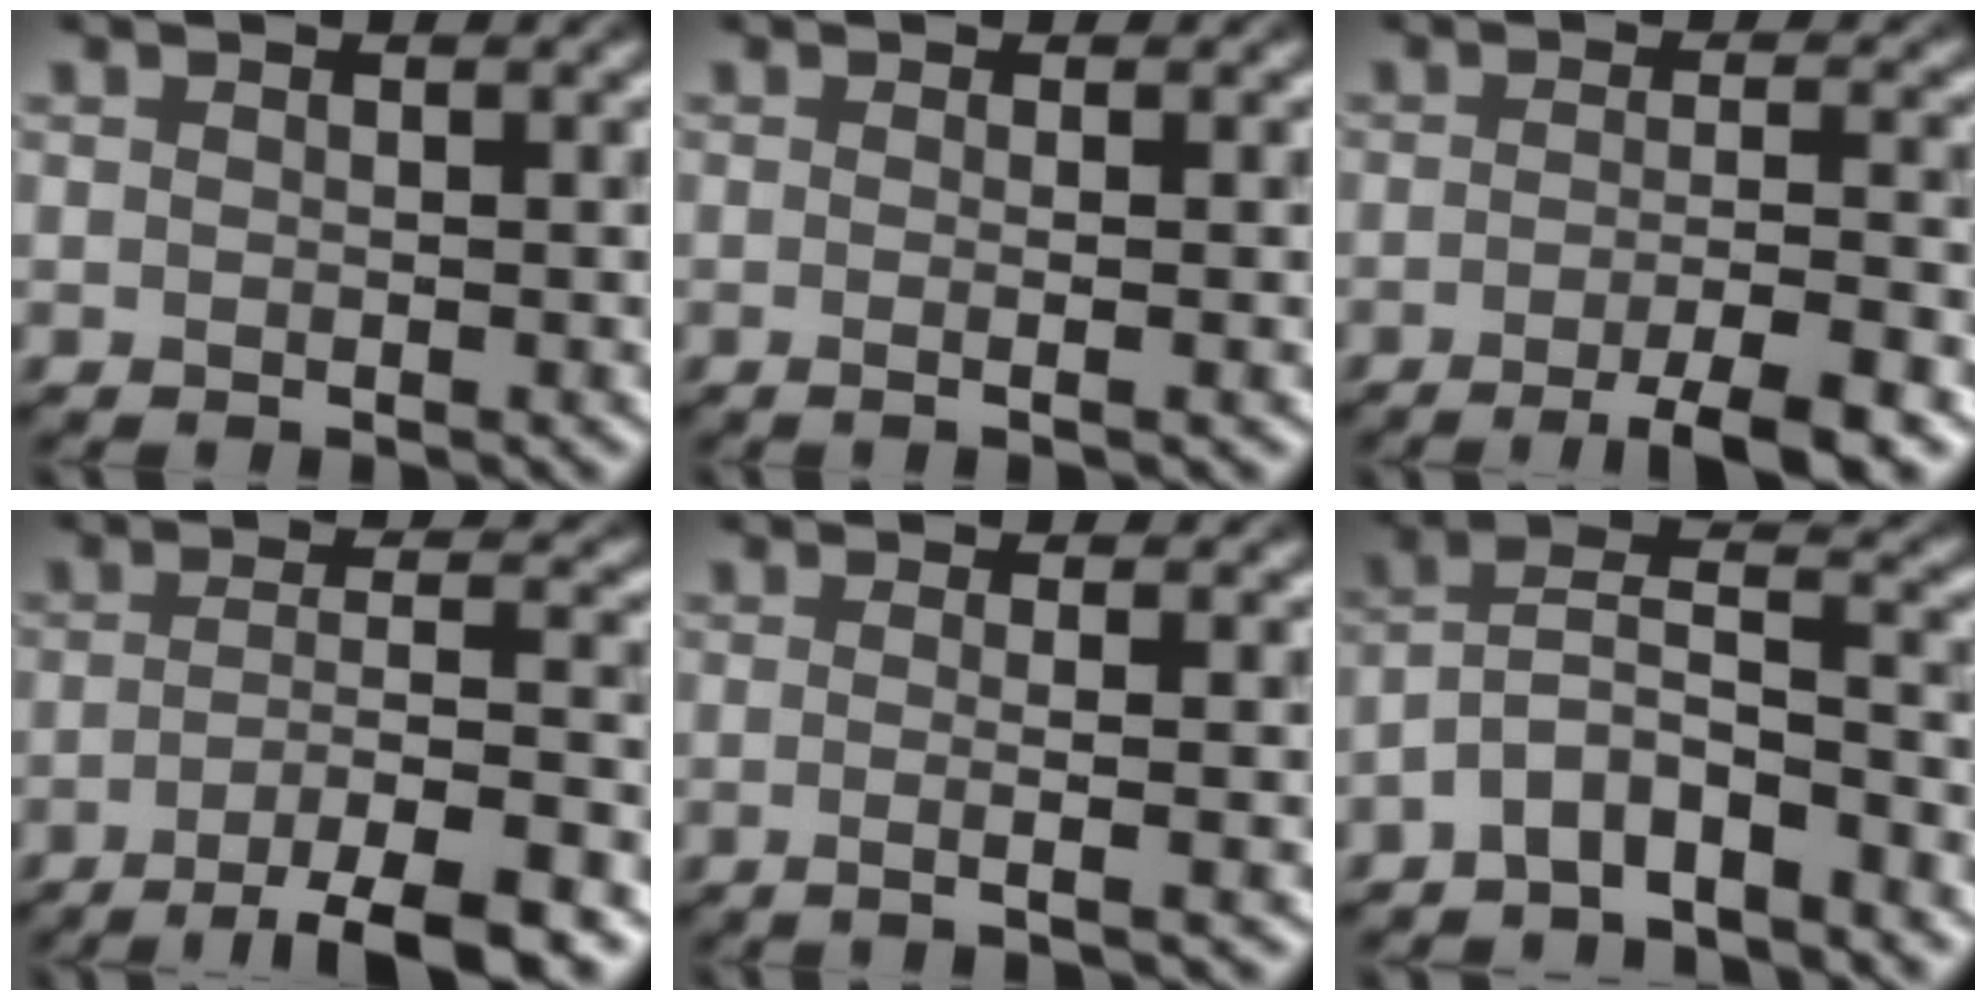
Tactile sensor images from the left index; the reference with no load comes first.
{"total": 2.8, "force": [0.5, 1.3, 2.5], "torque": [-0.014, 0.013, -0.018]}
{"total": 5.4, "force": [-3.1, 0.6, 4.4], "torque": [-0.060, 0.011, -0.042]}
{"total": 8.6, "force": [-4.7, 1.6, 7.0], "torque": [-0.092, 0.015, -0.059]}
{"total": 3.3, "force": [0.0, 1.2, 3.1], "torque": [-0.028, 0.012, -0.023]}
{"total": 5.5, "force": [-4.2, 1.4, 3.3], "torque": [-0.062, 0.020, -0.070]}